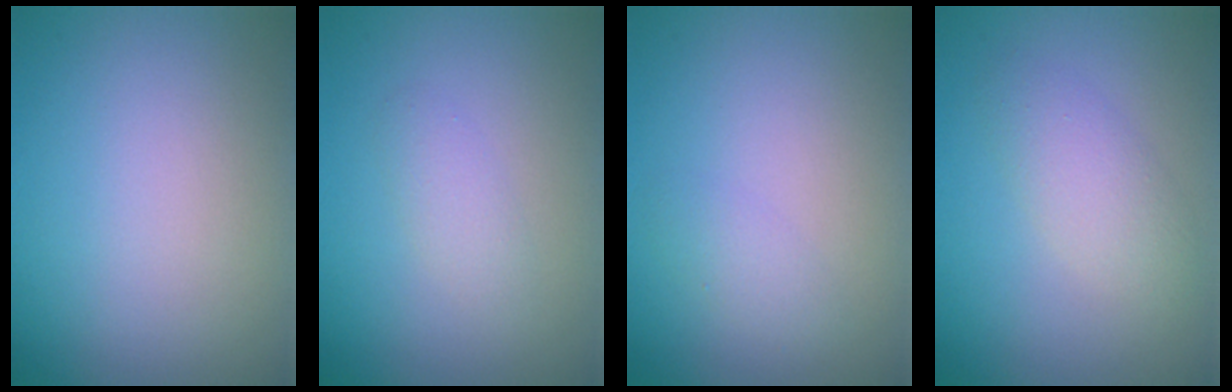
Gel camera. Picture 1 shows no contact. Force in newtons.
{"total": 1.5, "press": 1.5, "slide": 0.1}
{"total": 1.3, "press": 1.3, "slide": 0.0}
{"total": 2.8, "press": 2.8, "slide": 0.2}